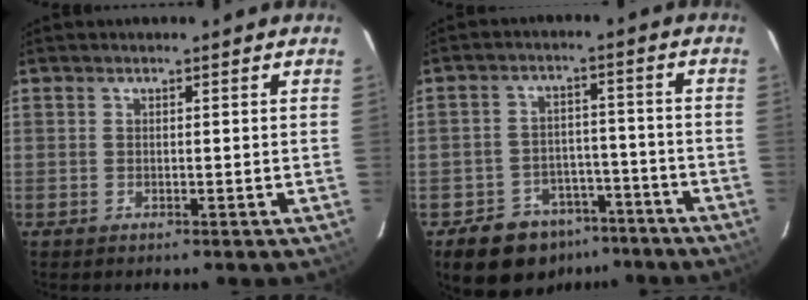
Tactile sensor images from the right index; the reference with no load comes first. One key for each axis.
{"total": 11.4, "fx": -7.8, "fy": 7.6, "fz": 3.5, "tx": -0.084, "ty": 0.025, "tz": -0.097}